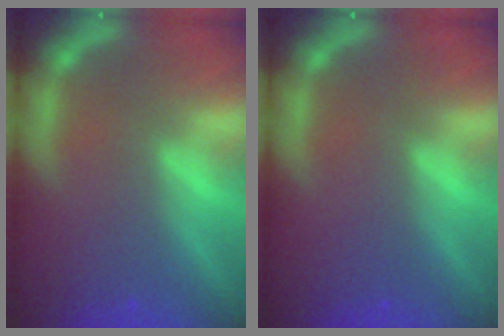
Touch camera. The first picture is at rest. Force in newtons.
{"total": 0.0}